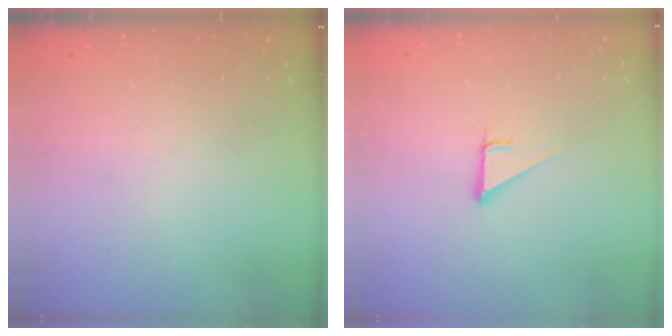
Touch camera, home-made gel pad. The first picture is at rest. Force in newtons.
{"total": 3.0, "press": 3.0, "slide": 0.2}